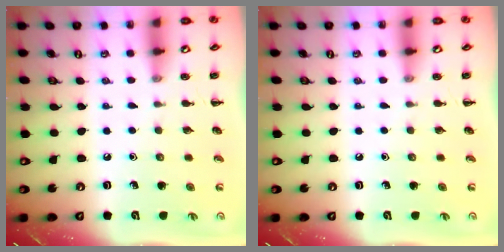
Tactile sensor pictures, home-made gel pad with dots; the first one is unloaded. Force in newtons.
{"total": 0.0}